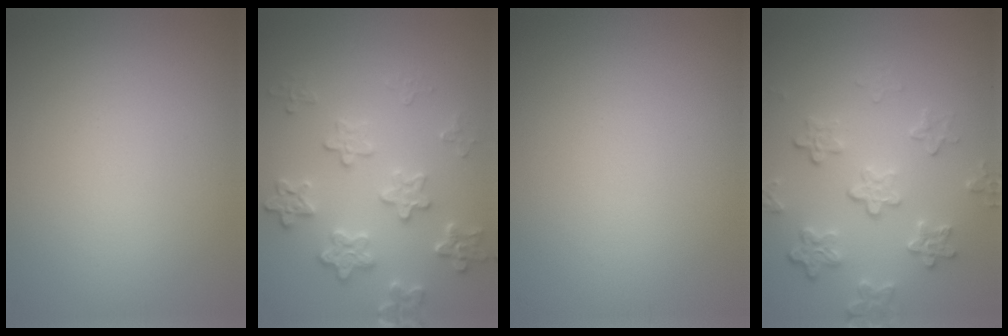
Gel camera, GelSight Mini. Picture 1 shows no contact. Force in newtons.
{"total": 4.0, "press": 3.5, "slide": 1.9}
{"total": 0.0}
{"total": 4.6, "press": 3.4, "slide": 3.1}